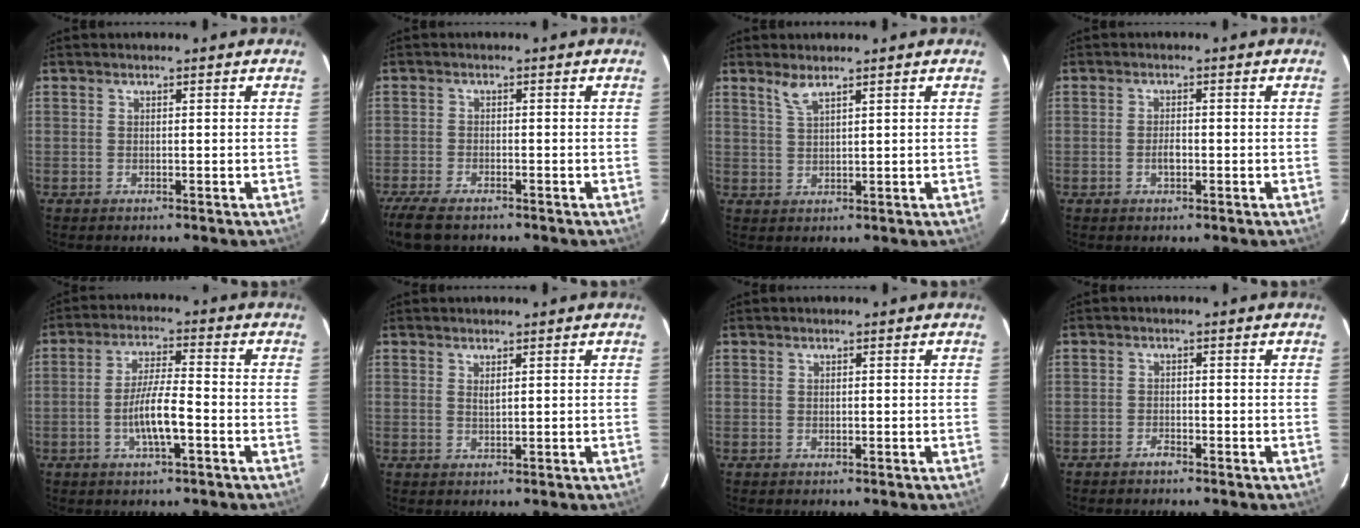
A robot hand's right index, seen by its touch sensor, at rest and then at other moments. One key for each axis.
{"total": 7.3, "fx": -5.8, "fy": 2.3, "fz": 3.7, "tx": -0.104, "ty": -0.028, "tz": -0.112}
{"total": 2.6, "fx": 2.0, "fy": 0.3, "fz": 1.6, "tx": -0.035, "ty": 0.000, "tz": 0.042}
{"total": 1.9, "fx": -0.7, "fy": 1.0, "fz": 1.6, "tx": -0.031, "ty": 0.001, "tz": -0.012}
{"total": 7.2, "fx": -2.7, "fy": 1.1, "fz": 6.6, "tx": -0.129, "ty": -0.002, "tz": -0.047}
{"total": 1.1, "fx": 0.6, "fy": 0.3, "fz": 0.9, "tx": -0.016, "ty": 0.000, "tz": 0.011}
{"total": 0.0}
{"total": 1.7, "fx": -1.5, "fy": 0.6, "fz": 0.4, "tx": -0.014, "ty": 0.002, "tz": -0.031}